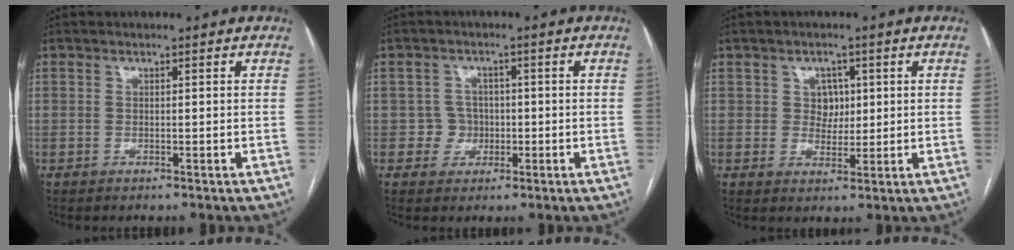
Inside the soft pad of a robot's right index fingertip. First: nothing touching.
{"total": 3.1, "force": [-0.5, 3.1, 0.1], "torque": [0.014, 0.013, -0.006]}
{"total": 3.5, "force": [0.9, 2.9, 1.6], "torque": [-0.018, 0.005, 0.017]}